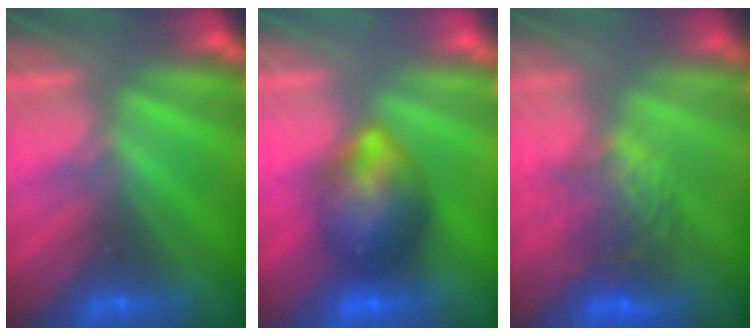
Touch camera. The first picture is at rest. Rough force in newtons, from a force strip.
{"total": 7.8}
{"total": 7.1}